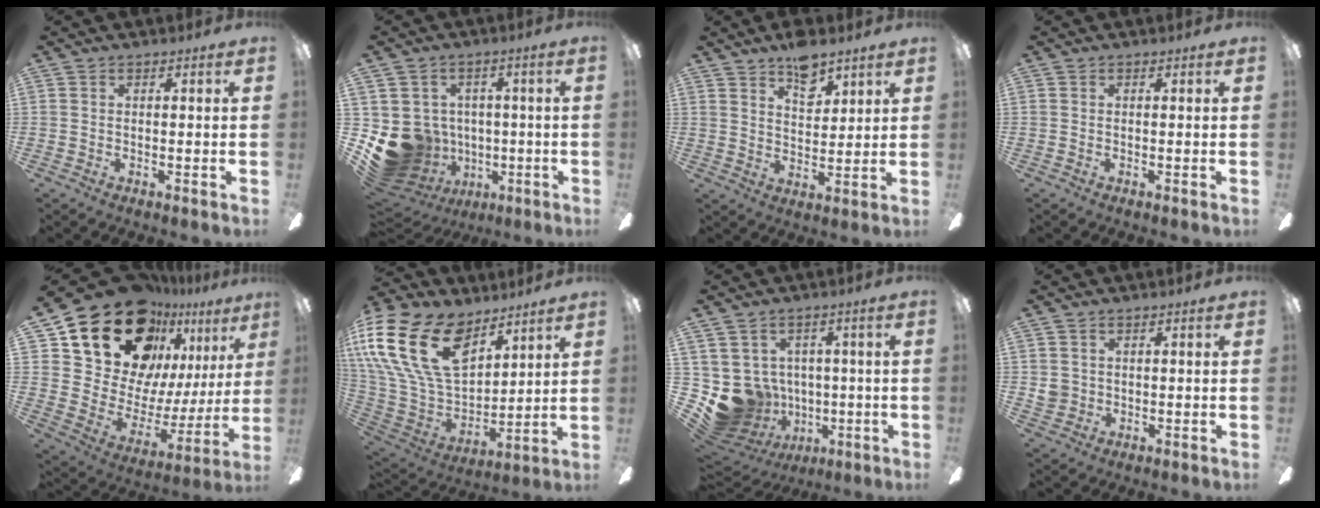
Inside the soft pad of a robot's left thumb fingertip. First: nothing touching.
{"total": 12.8, "force": [-3.4, 11.6, 4.2], "torque": [-0.112, 0.008, -0.040]}
{"total": 8.5, "force": [6.1, 4.1, 4.2], "torque": [-0.051, -0.033, 0.105]}
{"total": 0.0}
{"total": 22.8, "force": [16.3, 12.7, 9.8], "torque": [-0.168, -0.114, 0.308]}
{"total": 25.6, "force": [12.0, 15.7, 16.3], "torque": [-0.347, -0.058, 0.221]}
{"total": 11.8, "force": [-2.5, 10.8, 3.9], "torque": [-0.114, -0.005, -0.026]}
{"total": 3.0, "force": [0.8, 2.7, 0.8], "torque": [-0.011, 0.004, 0.015]}